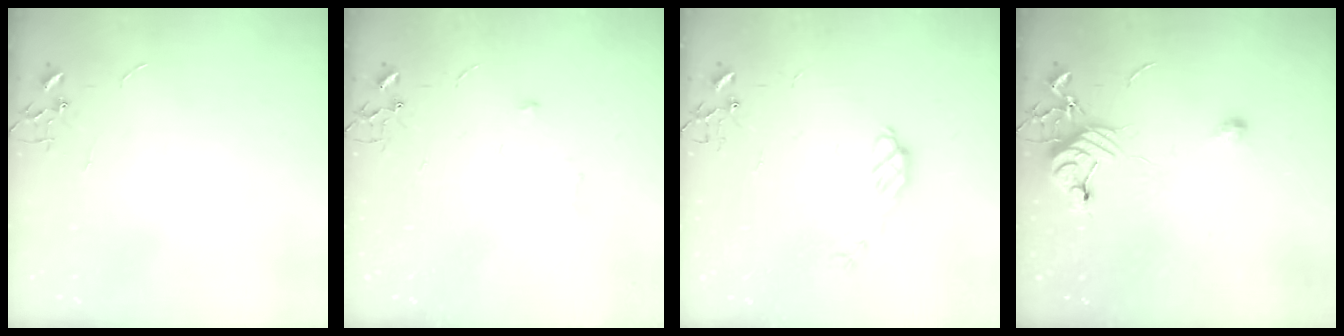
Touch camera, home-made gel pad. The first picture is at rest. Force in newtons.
{"total": 5.1, "press": 5.1, "slide": 0.7}
{"total": 7.1, "press": 7.1, "slide": 0.5}
{"total": 10.5, "press": 10.4, "slide": 1.4}